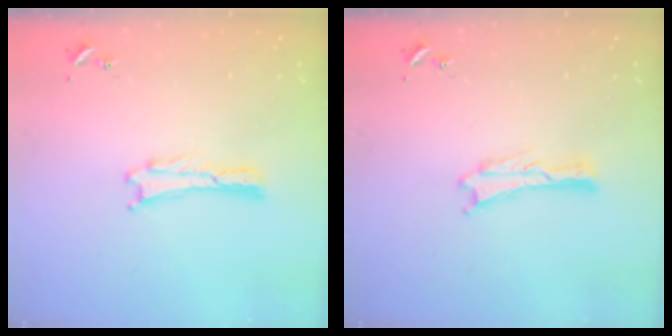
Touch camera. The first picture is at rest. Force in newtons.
{"total": 0.0}